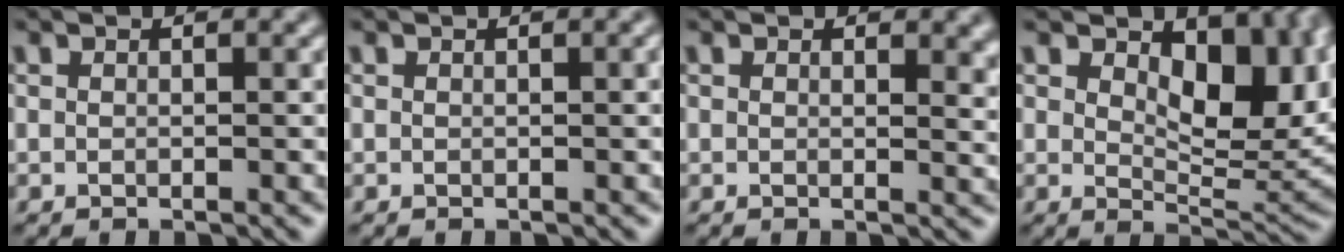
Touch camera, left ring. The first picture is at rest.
{"total": 0.7, "force": [0.2, 0.1, 0.6], "torque": [-0.007, 0.002, 0.001]}
{"total": 2.4, "force": [0.9, 1.3, 1.8], "torque": [-0.018, -0.005, 0.012]}
{"total": 9.8, "force": [2.7, 5.2, 7.8], "torque": [-0.114, -0.011, 0.046]}